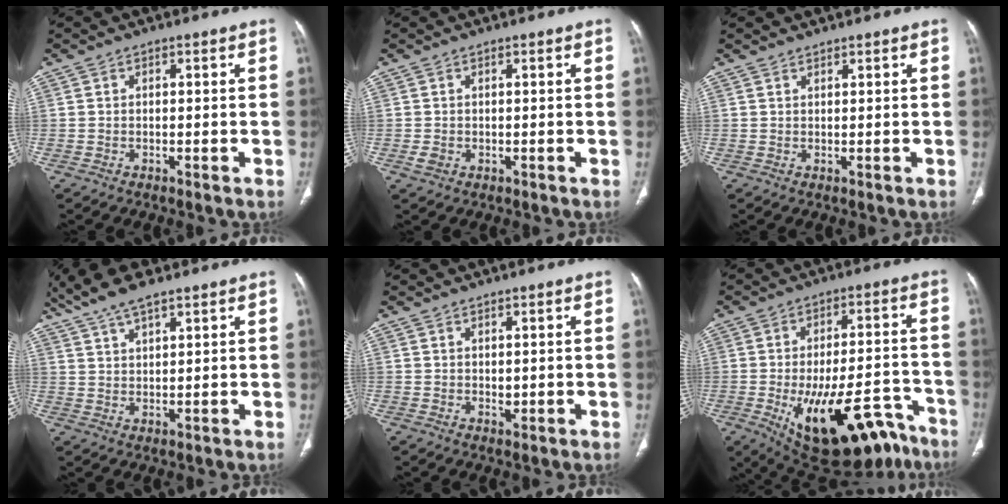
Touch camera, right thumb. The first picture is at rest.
{"total": 1.4, "force": [-0.1, 1.2, 0.8], "torque": [-0.016, -0.001, 0.004]}
{"total": 0.8, "force": [0.8, 0.1, 0.1], "torque": [-0.001, -0.007, 0.016]}
{"total": 8.9, "force": [6.6, 2.5, 5.5], "torque": [-0.104, -0.009, 0.125]}
{"total": 1.2, "force": [0.6, 0.8, 0.8], "torque": [-0.010, -0.007, 0.016]}
{"total": 22.1, "force": [-13.0, 9.3, 15.2], "torque": [-0.172, 0.060, -0.182]}